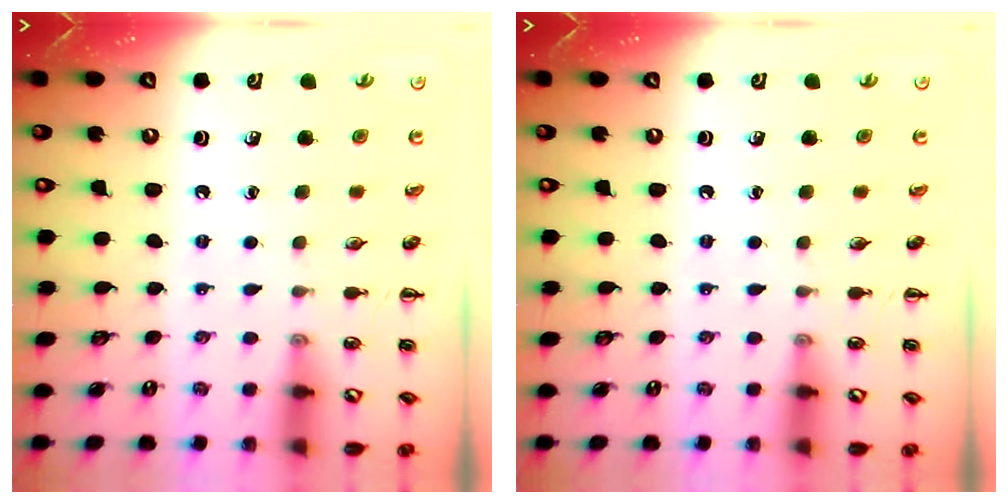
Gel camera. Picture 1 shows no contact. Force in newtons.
{"total": 0.0}